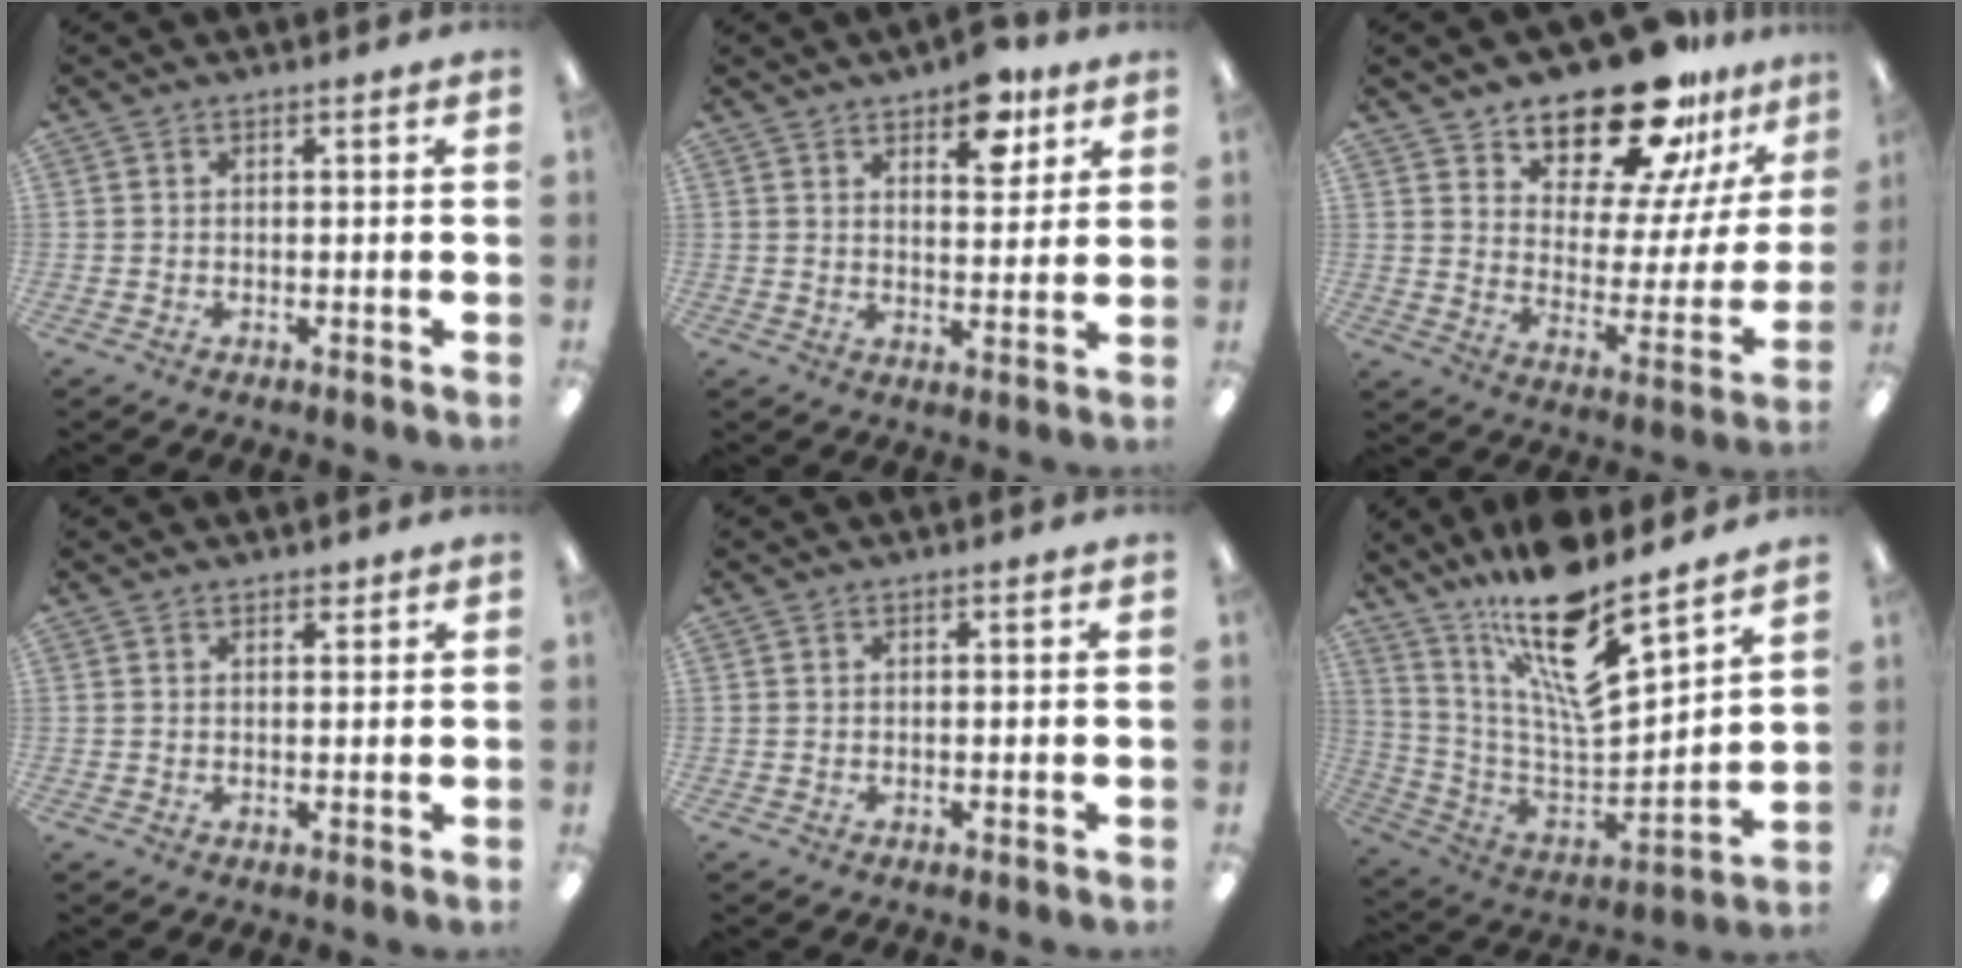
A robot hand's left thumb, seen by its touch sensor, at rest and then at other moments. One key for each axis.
{"total": 9.0, "fx": 6.1, "fy": 4.4, "fz": 5.0, "tx": -0.049, "ty": -0.029, "tz": 0.099}
{"total": 19.9, "fx": 17.0, "fy": 6.6, "fz": 8.0, "tx": -0.130, "ty": -0.129, "tz": 0.294}
{"total": 1.4, "fx": 1.2, "fy": 0.6, "fz": 0.5, "tx": -0.002, "ty": -0.004, "tz": 0.020}
{"total": 0.0}
{"total": 17.6, "fx": 13.3, "fy": 3.9, "fz": 10.7, "tx": -0.193, "ty": -0.110, "tz": 0.225}